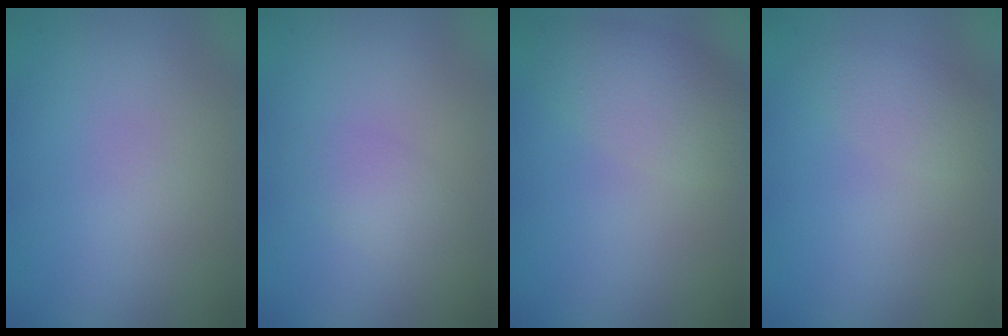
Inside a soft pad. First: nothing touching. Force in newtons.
{"total": 1.7, "press": 1.7, "slide": 0.0}
{"total": 3.6, "press": 3.6, "slide": 0.2}
{"total": 2.0, "press": 2.0, "slide": 0.0}